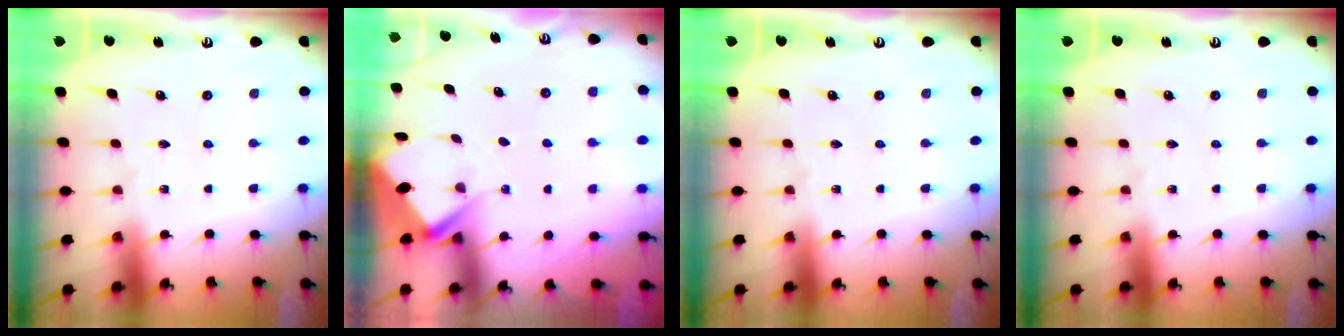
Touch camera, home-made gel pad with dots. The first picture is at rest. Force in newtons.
{"total": 2.9, "press": 2.8, "slide": 0.4}
{"total": 0.0}
{"total": 0.0}